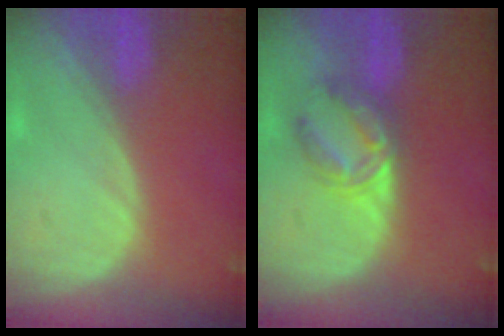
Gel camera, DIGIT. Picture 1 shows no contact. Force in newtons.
{"total": 5.5, "press": 5.4, "slide": 1.1}